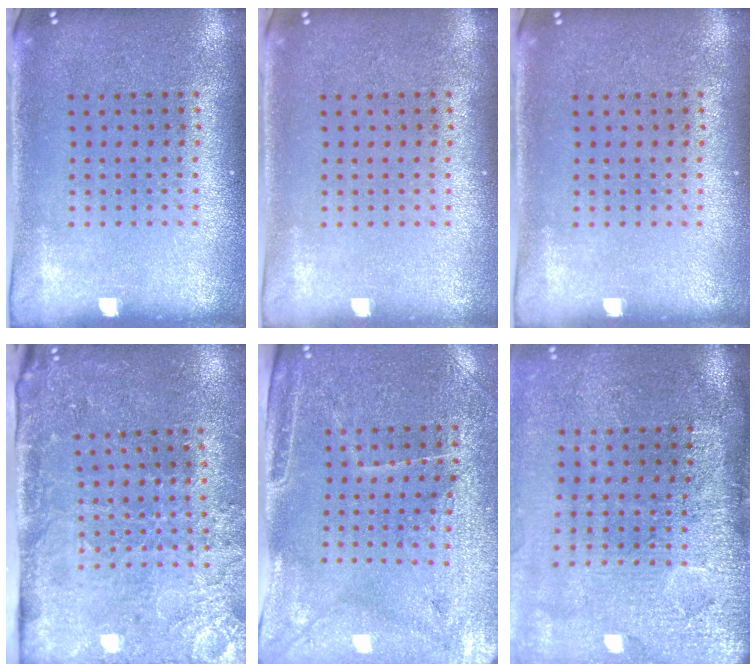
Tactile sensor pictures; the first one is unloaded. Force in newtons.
{"total": 0.0}
{"total": 0.0}
{"total": 3.3, "press": 3.3, "slide": 0.3}
{"total": 3.3, "press": 3.1, "slide": 1.0}
{"total": 4.5, "press": 3.7, "slide": 2.7}